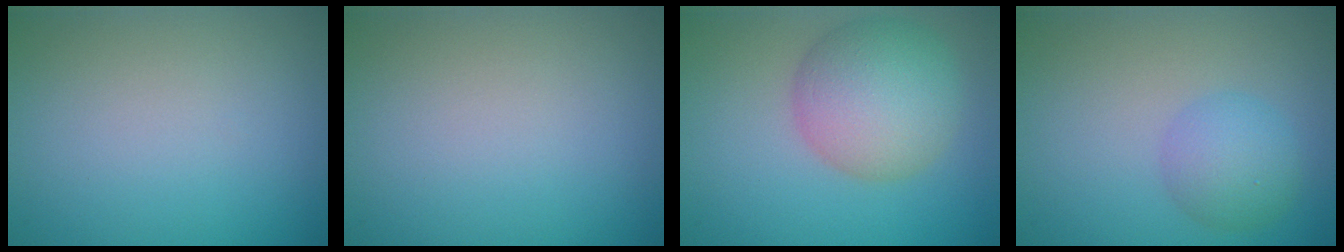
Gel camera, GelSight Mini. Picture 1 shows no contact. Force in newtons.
{"total": 0.0}
{"total": 6.6, "press": 6.5, "slide": 0.3}
{"total": 3.0, "press": 3.0, "slide": 0.1}